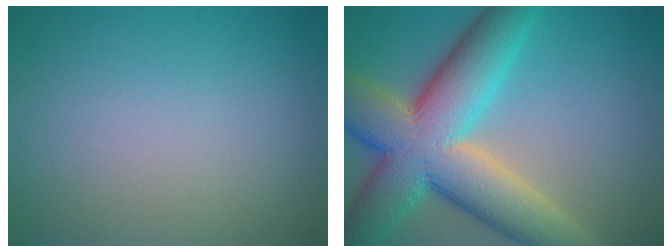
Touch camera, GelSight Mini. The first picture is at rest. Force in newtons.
{"total": 13.2, "press": 13.2, "slide": 0.8}